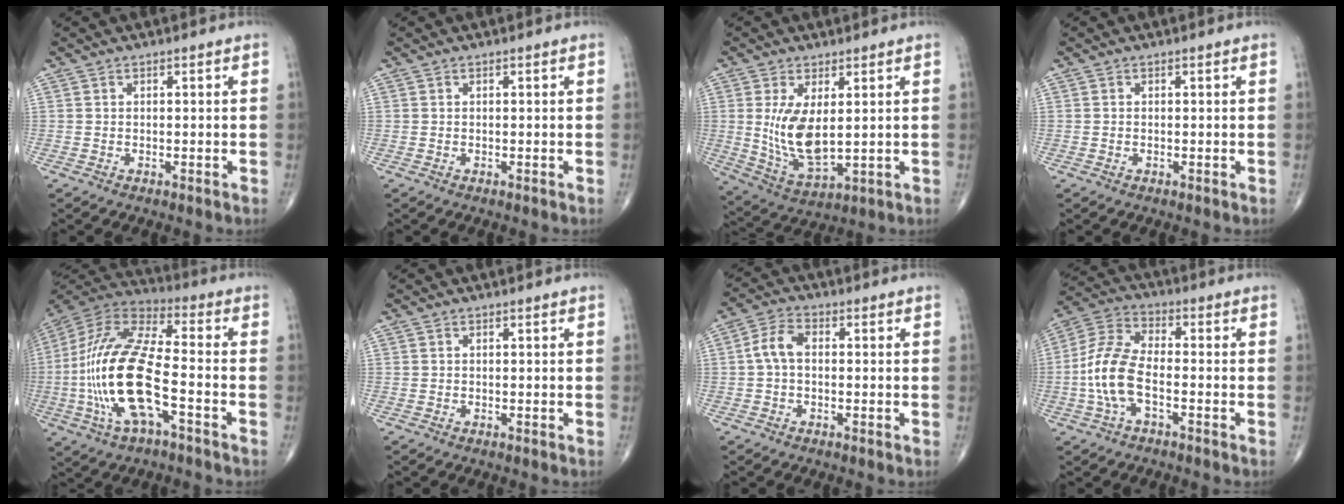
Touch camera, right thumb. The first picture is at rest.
{"total": 0.0}
{"total": 10.3, "force": [1.4, 4.7, 9.0], "torque": [-0.168, -0.025, 0.043]}
{"total": 0.0}
{"total": 21.2, "force": [-4.9, 7.5, 19.2], "torque": [-0.421, 0.028, -0.089]}
{"total": 0.0}
{"total": 4.9, "force": [-0.1, 3.0, 3.9], "torque": [-0.079, 0.017, -0.009]}
{"total": 10.7, "force": [-2.7, 5.0, 9.0], "torque": [-0.197, 0.031, -0.060]}